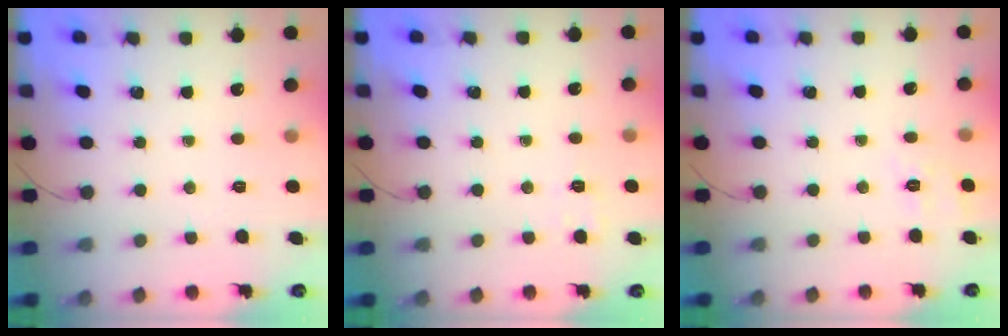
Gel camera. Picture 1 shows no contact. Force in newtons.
{"total": 2.1, "press": 1.4, "slide": 1.6}
{"total": 6.6, "press": 6.3, "slide": 2.0}